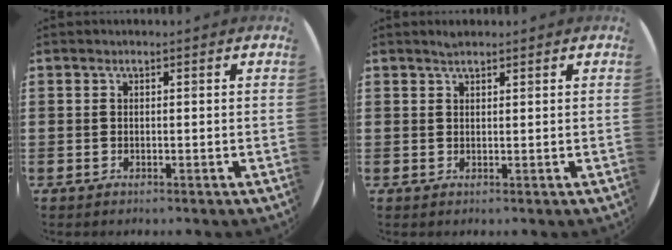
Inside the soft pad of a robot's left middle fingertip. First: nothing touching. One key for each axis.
{"total": 1.1, "fx": 1.1, "fy": 0.1, "fz": 0.2, "tx": -0.004, "ty": 0.001, "tz": 0.020}